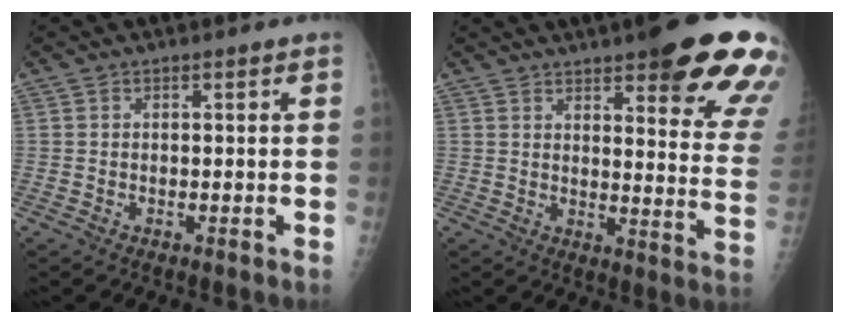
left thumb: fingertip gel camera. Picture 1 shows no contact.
{"total": 22.1, "force": [13.7, 5.0, 16.6], "torque": [-0.175, -0.052, 0.162]}